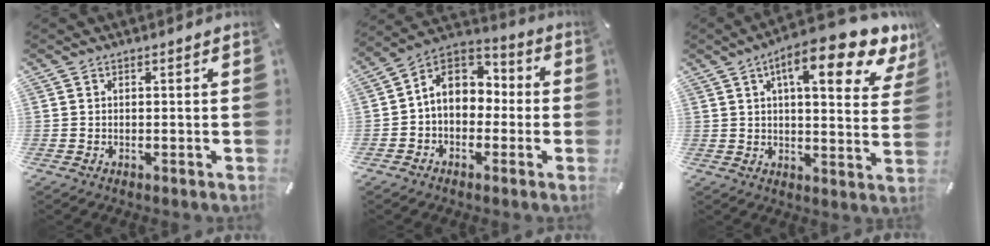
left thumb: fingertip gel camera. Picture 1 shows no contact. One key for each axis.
{"total": 9.0, "fx": 0.4, "fy": 7.6, "fz": 4.8, "tx": -0.102, "ty": 0.010, "tz": 0.005}
{"total": 15.6, "fx": 8.8, "fy": 4.5, "fz": 12.0, "tx": -0.176, "ty": -0.042, "tz": 0.135}